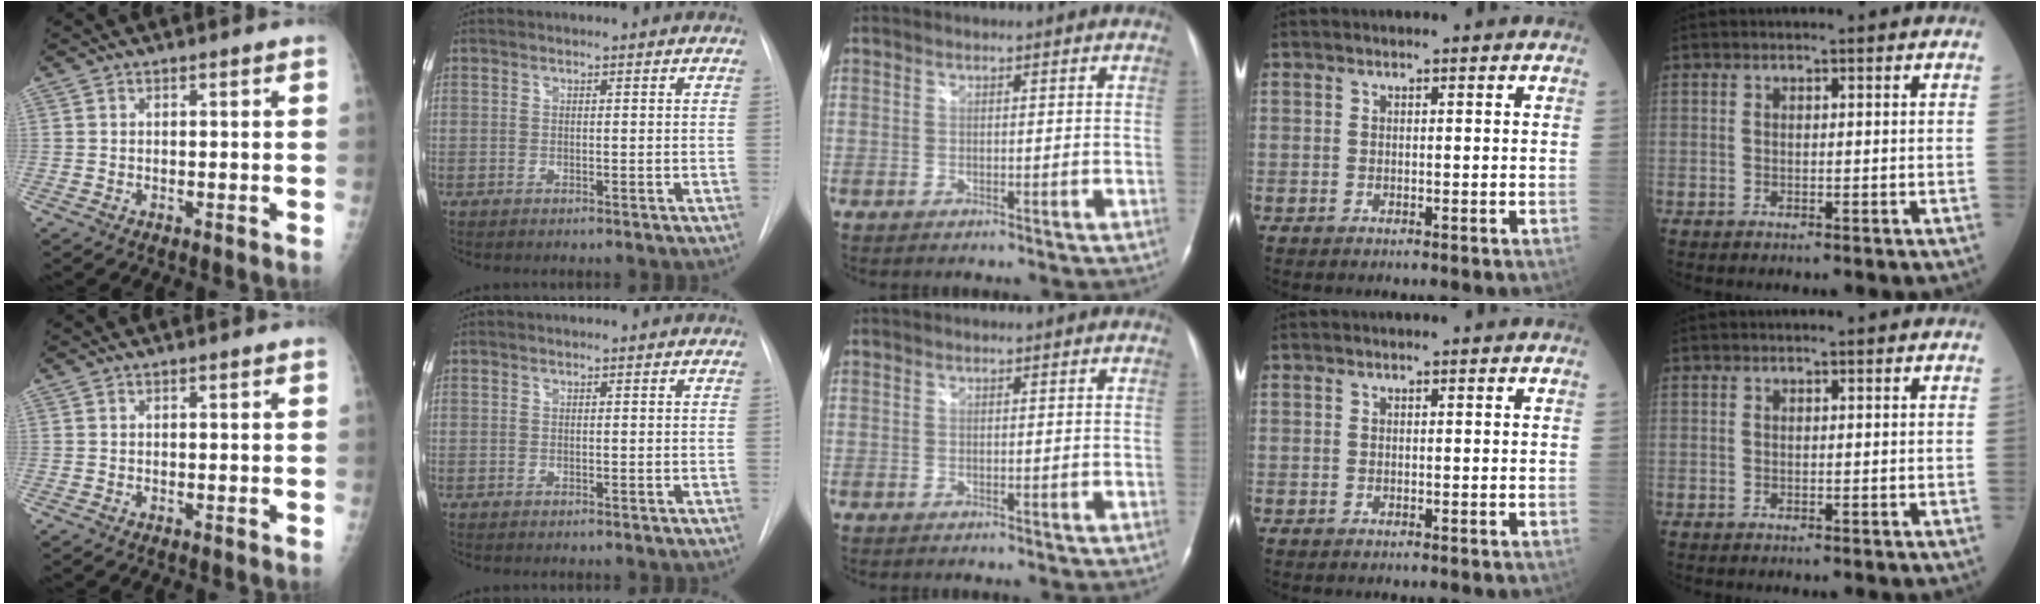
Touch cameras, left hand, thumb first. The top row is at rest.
{}